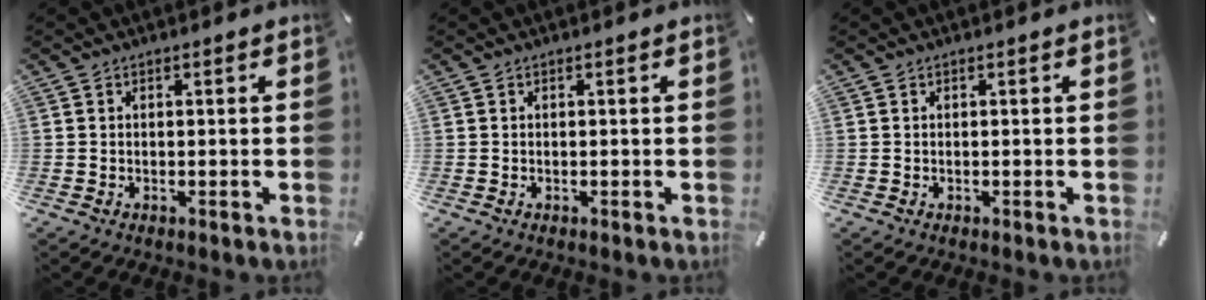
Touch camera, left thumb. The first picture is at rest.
{"total": 0.0}
{"total": 0.0}